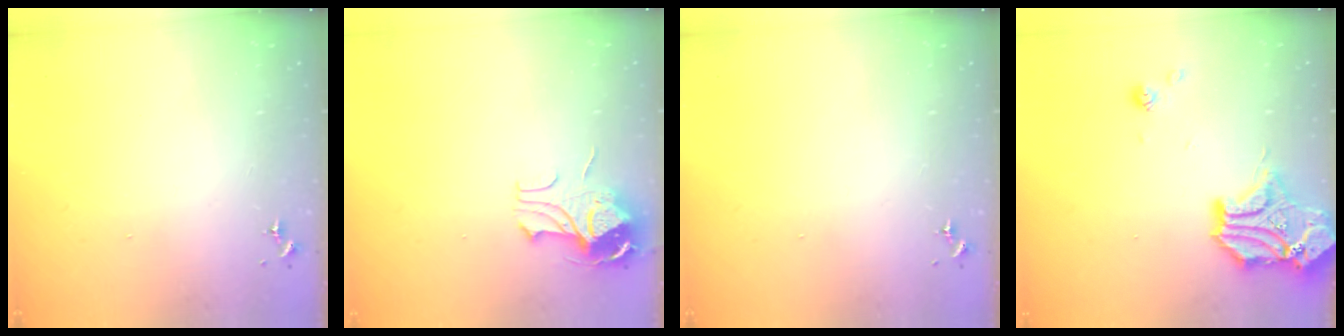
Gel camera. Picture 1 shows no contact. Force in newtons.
{"total": 9.6, "press": 9.6, "slide": 1.1}
{"total": 0.0}
{"total": 16.4, "press": 15.9, "slide": 3.7}